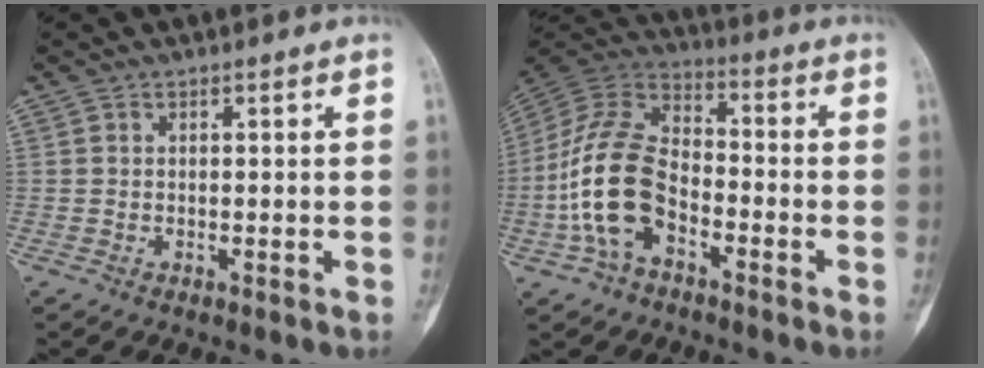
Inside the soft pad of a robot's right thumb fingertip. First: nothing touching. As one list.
[{"total": 16.4, "force": [-5.0, 9.7, 12.2], "torque": [-0.243, 0.040, -0.101]}]